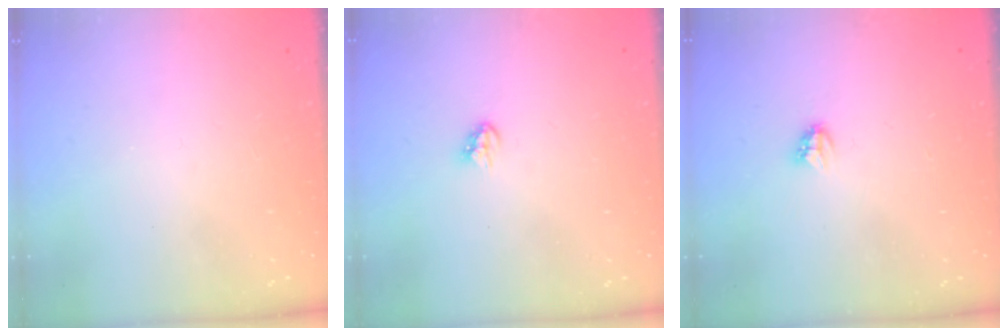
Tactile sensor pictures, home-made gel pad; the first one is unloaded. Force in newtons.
{"total": 3.4, "press": 3.4, "slide": 0.1}
{"total": 2.7, "press": 2.7, "slide": 0.3}